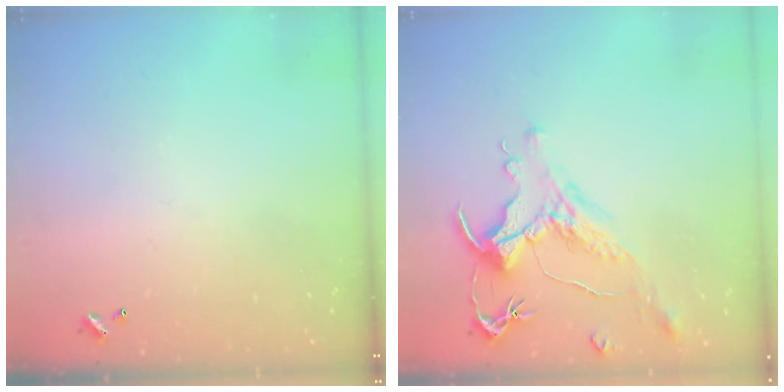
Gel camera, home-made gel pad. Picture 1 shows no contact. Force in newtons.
{"total": 1.7, "press": 1.1, "slide": 1.3}